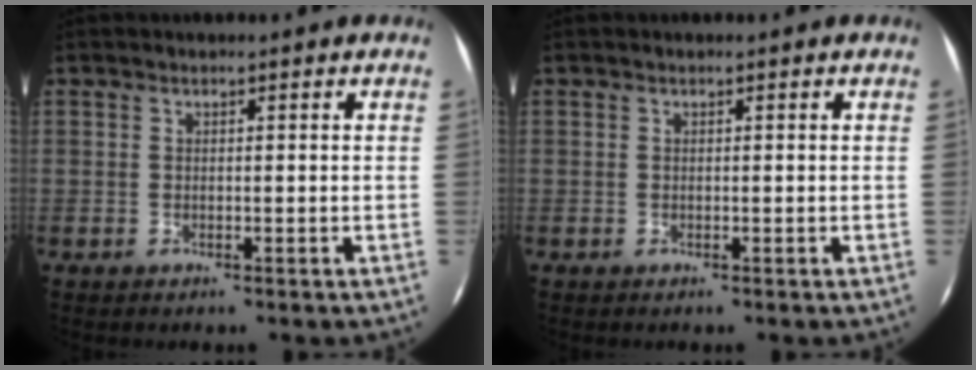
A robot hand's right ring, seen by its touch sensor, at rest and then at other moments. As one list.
[{"total": 0.0}]